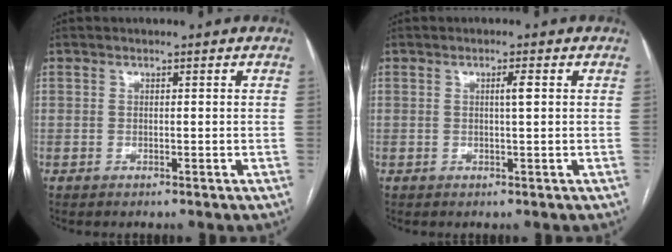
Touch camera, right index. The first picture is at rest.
{"total": 1.6, "force": [0.4, -0.1, 1.5], "torque": [-0.026, 0.001, 0.006]}